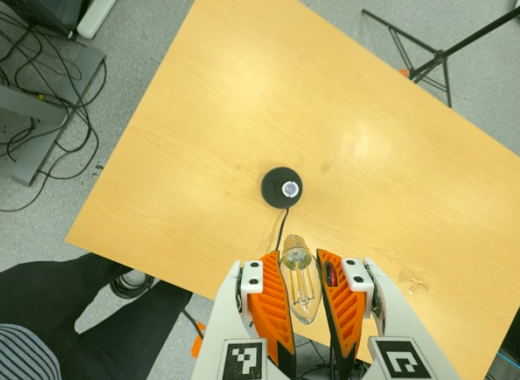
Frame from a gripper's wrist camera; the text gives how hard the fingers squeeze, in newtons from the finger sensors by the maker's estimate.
{"total": 20.6, "left": 22.8, "right": 18.4}